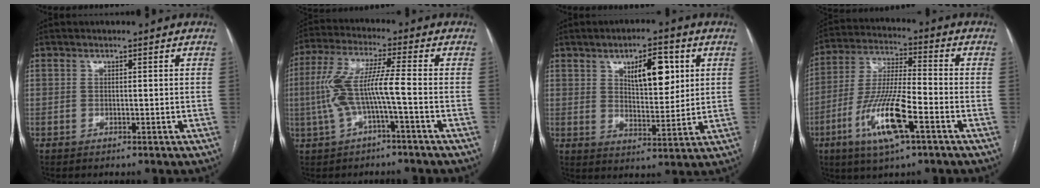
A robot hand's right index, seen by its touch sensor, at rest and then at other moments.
{"total": 8.8, "force": [-1.7, 0.5, 8.6], "torque": [-0.190, 0.023, -0.034]}
{"total": 9.1, "force": [3.6, 3.6, 7.6], "torque": [-0.116, 0.003, 0.061]}
{"total": 13.7, "force": [-5.7, 2.1, 12.3], "torque": [-0.250, -0.013, -0.104]}